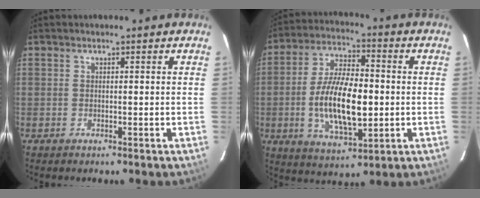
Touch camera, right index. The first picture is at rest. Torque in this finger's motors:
{"motor_torque": [1.64, -0.50, 1.05, 0.21]}